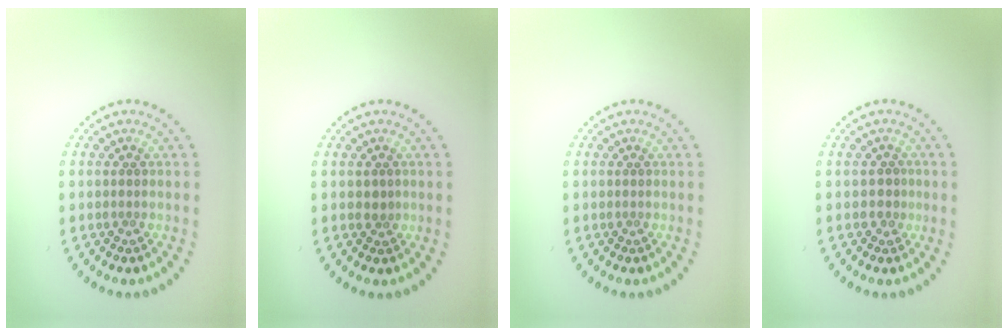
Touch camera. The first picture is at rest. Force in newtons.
{"total": 1.0, "press": 0.8, "slide": 0.5}
{"total": 0.0}
{"total": 1.1, "press": 1.0, "slide": 0.5}